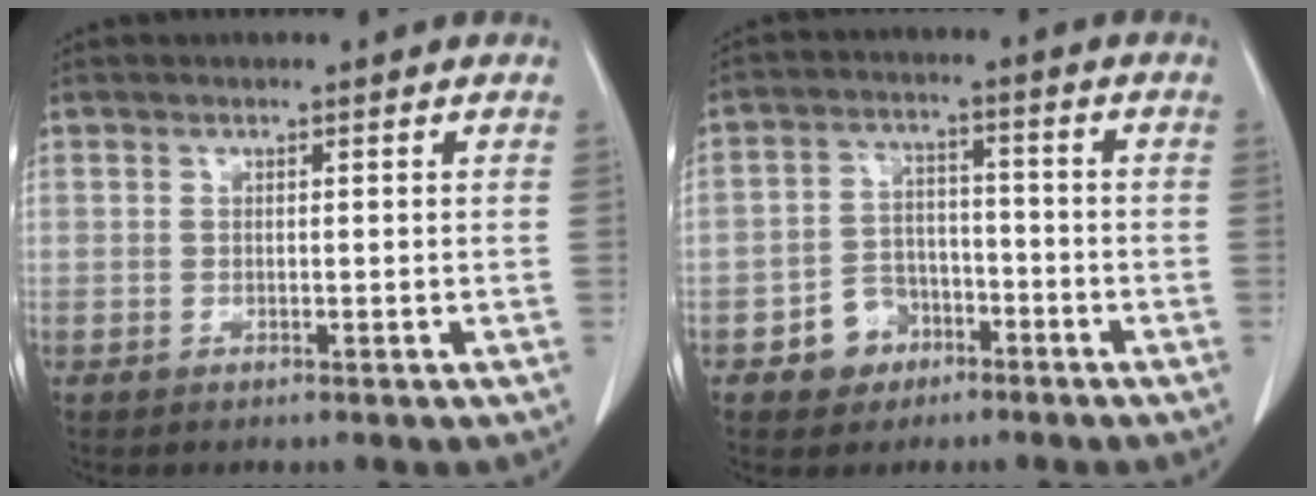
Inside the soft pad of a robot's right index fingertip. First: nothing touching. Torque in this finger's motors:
{"motor_torque": [-0.48, 0.00, -0.86, -0.21]}